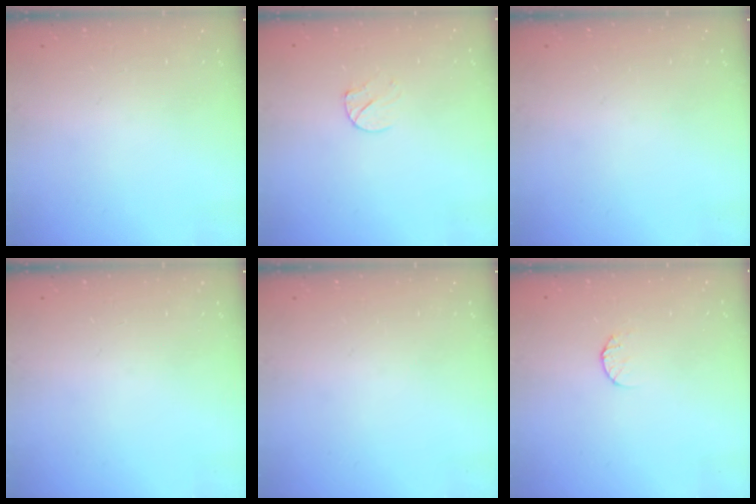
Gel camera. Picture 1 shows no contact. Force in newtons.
{"total": 3.5, "press": 3.5, "slide": 0.4}
{"total": 0.0}
{"total": 0.0}
{"total": 0.0}
{"total": 5.4, "press": 5.4, "slide": 0.5}